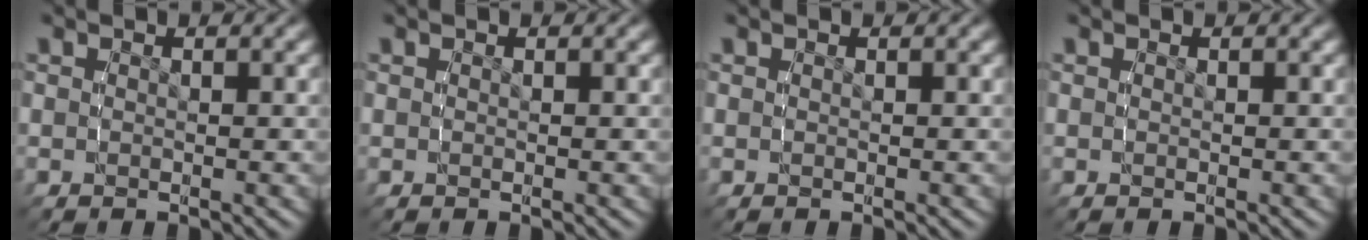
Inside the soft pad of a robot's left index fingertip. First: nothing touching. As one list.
[{"total": 0.0}, {"total": 0.0}, {"total": 0.0}]